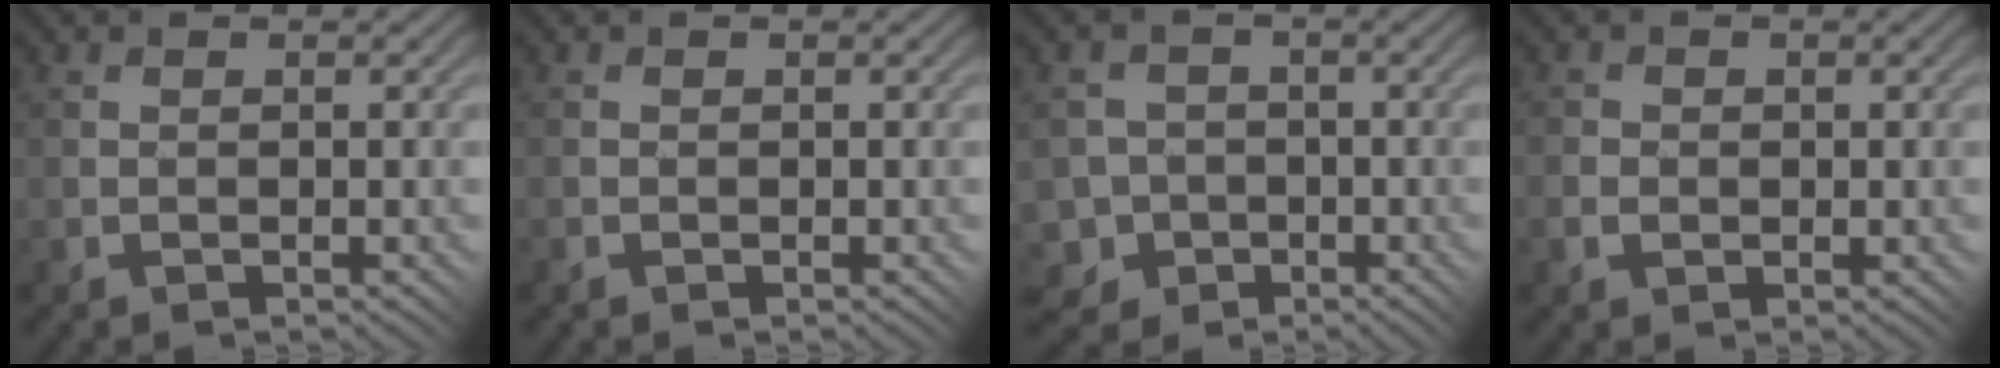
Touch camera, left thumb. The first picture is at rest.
{"total": 0.0}
{"total": 7.6, "force": [-3.6, 6.7, 1.0], "torque": [-0.040, -0.011, -0.088]}
{"total": 2.4, "force": [-0.6, 2.1, 0.9], "torque": [-0.014, -0.003, -0.022]}